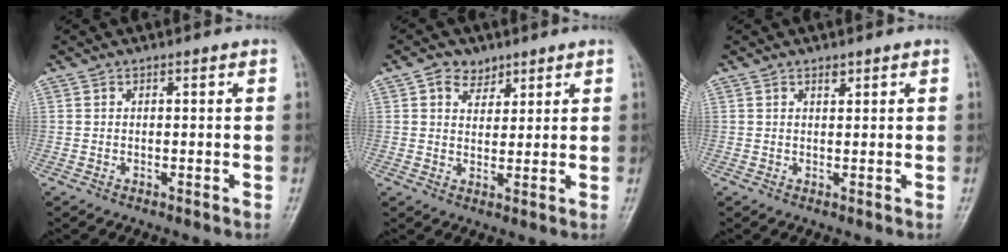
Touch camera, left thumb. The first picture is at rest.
{"total": 4.5, "force": [2.7, 3.3, 1.6], "torque": [-0.003, -0.014, 0.044]}
{"total": 1.0, "force": [0.8, 0.5, 0.5], "torque": [-0.004, -0.005, 0.012]}